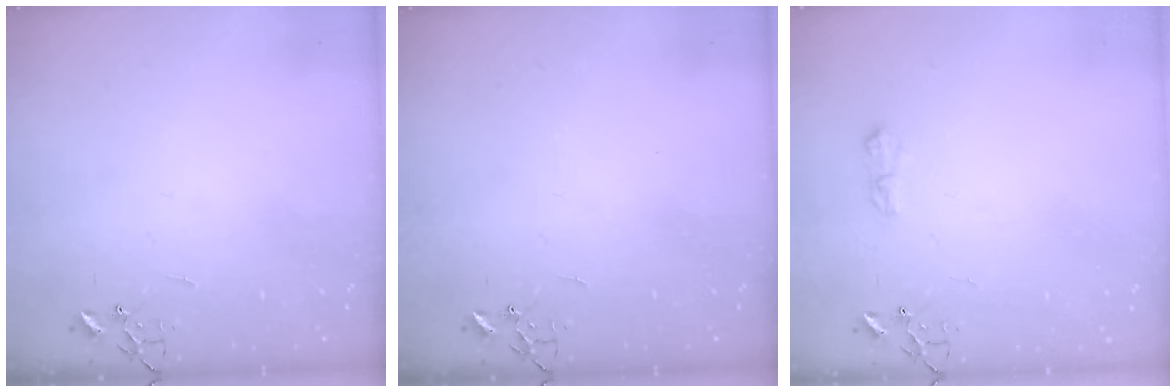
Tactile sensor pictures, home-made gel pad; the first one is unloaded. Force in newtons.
{"total": 0.0}
{"total": 7.1, "press": 7.0, "slide": 0.9}